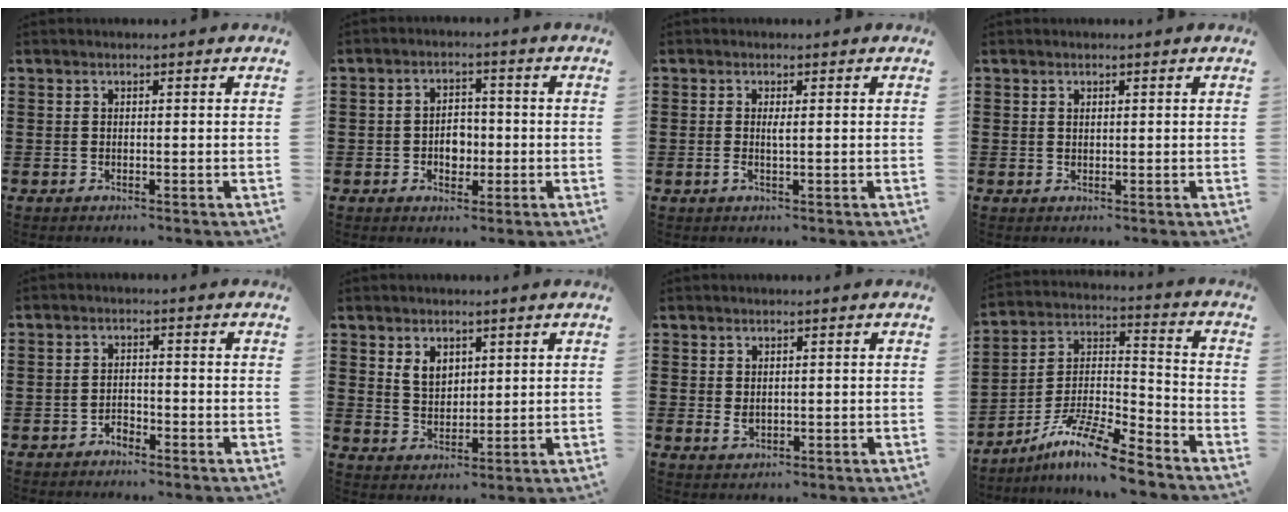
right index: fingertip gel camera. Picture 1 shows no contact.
{"total": 3.7, "force": [-1.0, 2.6, 2.5], "torque": [-0.043, 0.001, -0.022]}
{"total": 1.4, "force": [0.0, 0.1, 1.4], "torque": [-0.035, -0.006, -0.003]}
{"total": 0.6, "force": [0.4, 0.4, 0.3], "torque": [-0.007, 0.001, 0.007]}
{"total": 1.8, "force": [-1.7, 0.6, 0.3], "torque": [-0.014, 0.001, -0.035]}
{"total": 3.9, "force": [2.1, 2.6, 1.9], "torque": [-0.047, 0.009, 0.039]}
{"total": 1.4, "force": [0.2, 0.9, 1.1], "torque": [-0.021, 0.003, 0.005]}
{"total": 10.6, "force": [-8.8, 1.1, 5.9], "torque": [-0.115, 0.009, -0.174]}